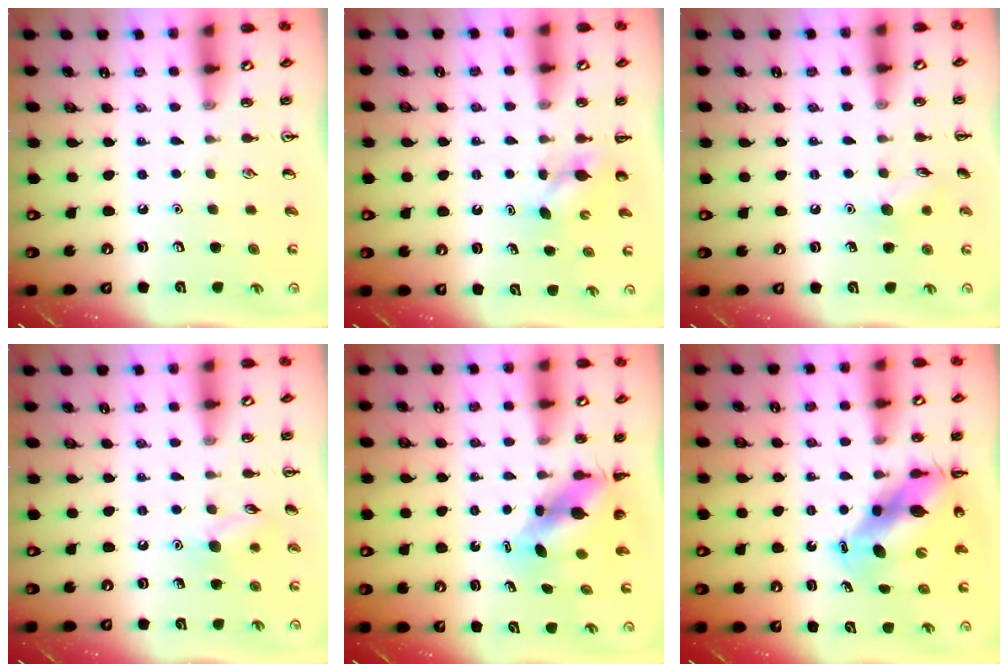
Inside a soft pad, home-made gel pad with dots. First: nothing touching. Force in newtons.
{"total": 3.8, "press": 3.6, "slide": 1.2}
{"total": 6.6, "press": 6.4, "slide": 1.4}
{"total": 8.0, "press": 7.8, "slide": 1.4}
{"total": 5.6, "press": 5.5, "slide": 1.1}
{"total": 10.9, "press": 10.5, "slide": 2.9}